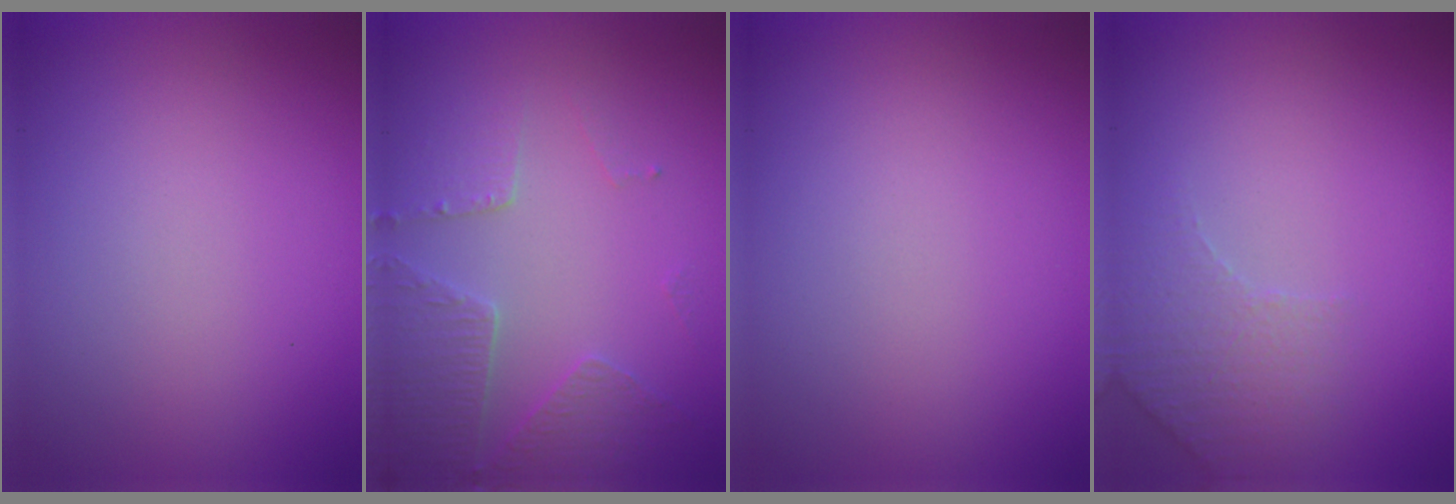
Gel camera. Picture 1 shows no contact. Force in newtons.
{"total": 3.6, "press": 3.2, "slide": 1.5}
{"total": 0.0}
{"total": 2.8, "press": 2.7, "slide": 0.8}